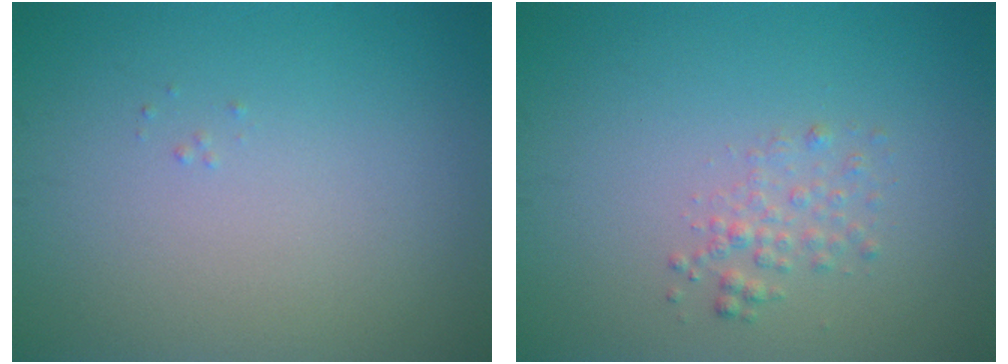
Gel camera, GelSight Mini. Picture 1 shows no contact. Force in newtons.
{"total": 1.5, "press": 1.5, "slide": 0.0}